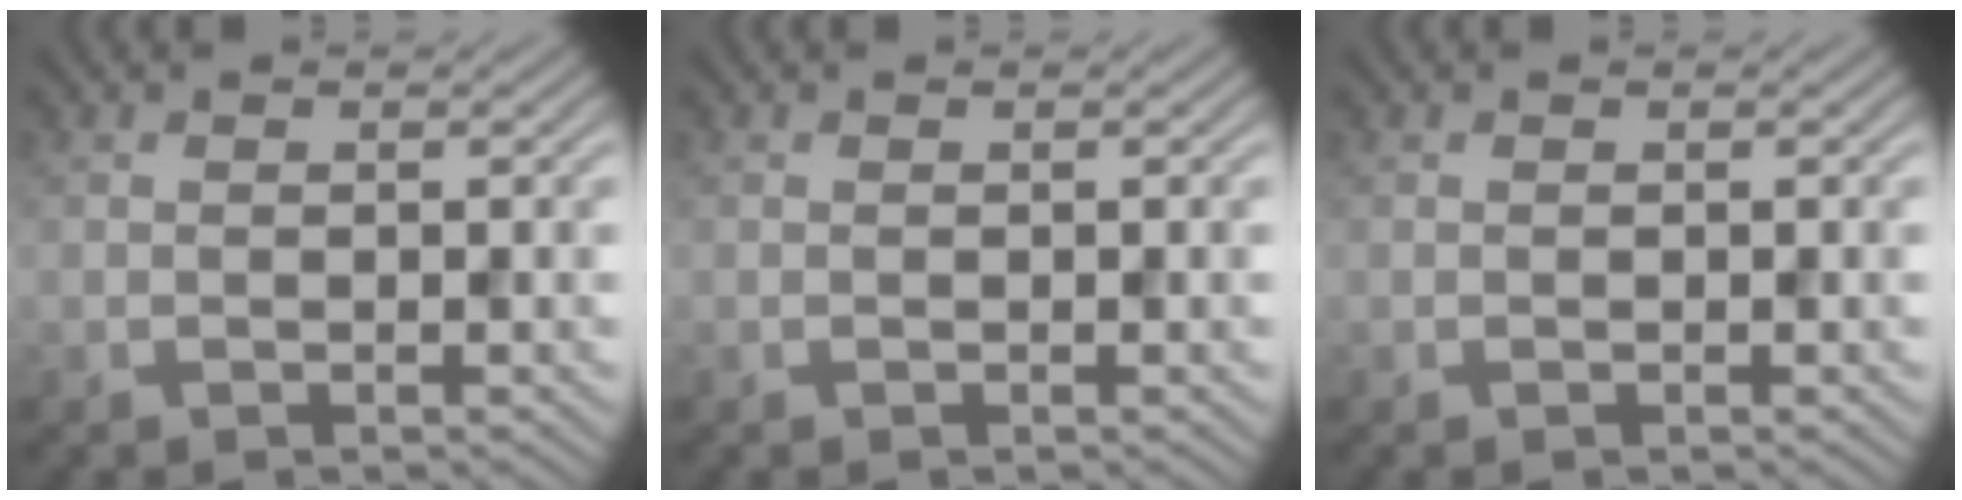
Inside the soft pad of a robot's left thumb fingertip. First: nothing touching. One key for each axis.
{"total": 0.0}
{"total": 0.0}